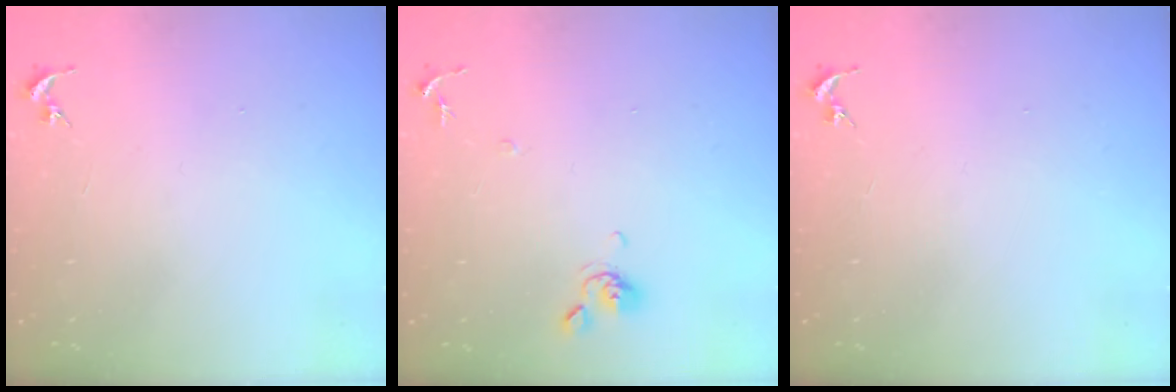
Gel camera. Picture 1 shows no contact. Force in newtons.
{"total": 7.3, "press": 7.3, "slide": 0.8}
{"total": 0.0}